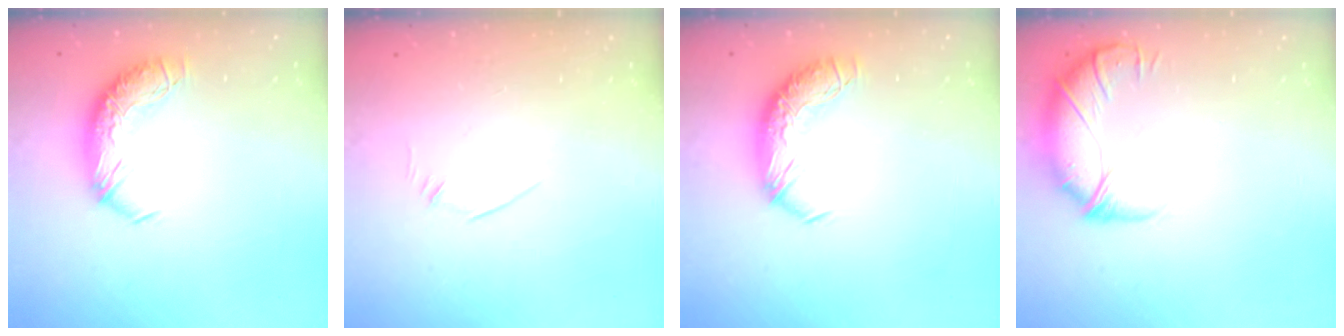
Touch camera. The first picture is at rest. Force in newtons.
{"total": 6.1, "press": 6.0, "slide": 1.1}
{"total": 0.0}
{"total": 3.7, "press": 2.8, "slide": 2.5}